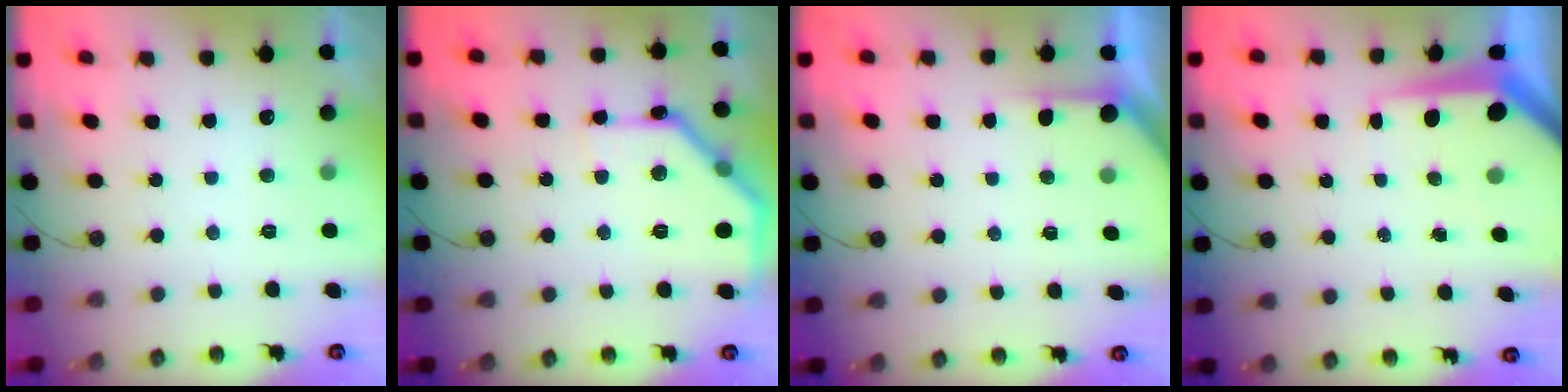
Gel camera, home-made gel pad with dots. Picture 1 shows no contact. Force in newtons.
{"total": 10.9, "press": 10.9, "slide": 0.4}
{"total": 2.6, "press": 2.6, "slide": 0.3}
{"total": 8.3, "press": 8.3, "slide": 0.8}